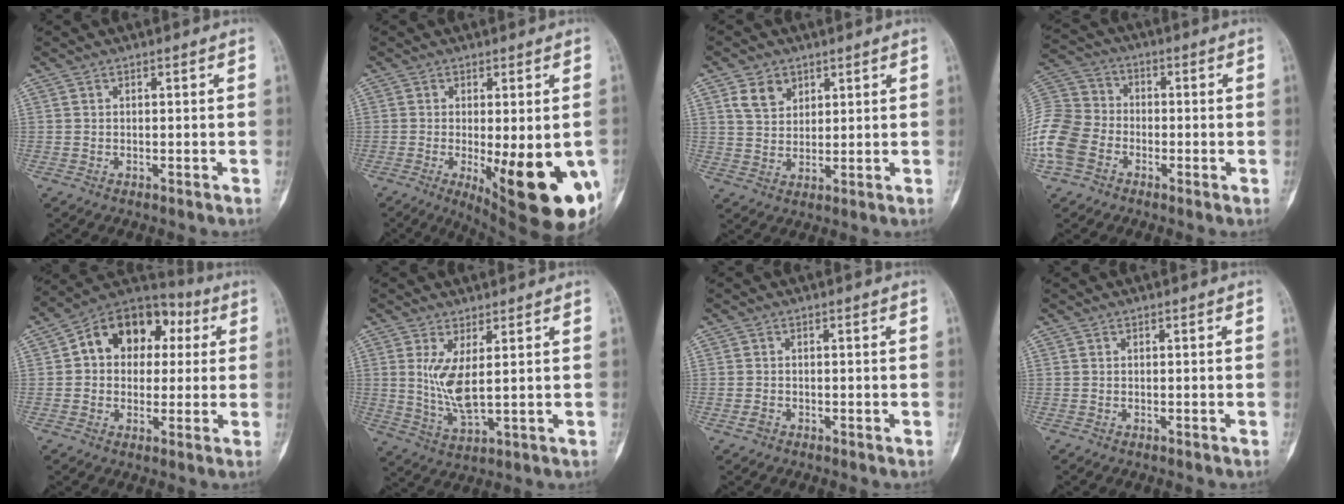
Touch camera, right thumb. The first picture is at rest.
{"total": 18.5, "force": [-5.5, 5.9, 16.6], "torque": [-0.174, -0.021, -0.055]}
{"total": 5.7, "force": [3.0, 4.1, 2.5], "torque": [-0.027, -0.016, 0.062]}
{"total": 13.5, "force": [-4.7, 10.7, 6.7], "torque": [-0.146, 0.035, -0.098]}
{"total": 15.0, "force": [3.1, 11.1, 9.7], "torque": [-0.099, 0.030, 0.040]}
{"total": 6.8, "force": [1.6, 2.1, 6.3], "torque": [-0.134, -0.025, 0.042]}
{"total": 1.1, "force": [-0.6, 0.9, 0.2], "torque": [-0.003, 0.004, -0.013]}
{"total": 0.0}